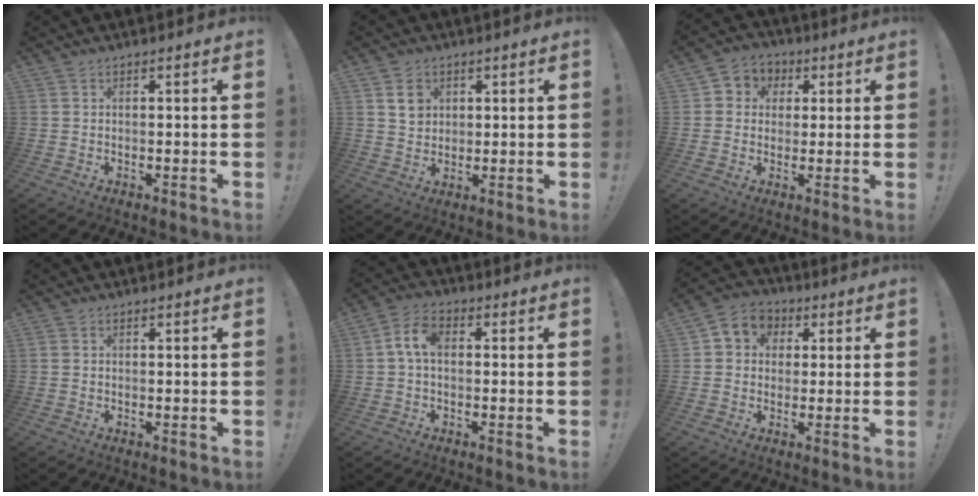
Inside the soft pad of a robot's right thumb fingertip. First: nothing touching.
{"total": 5.3, "force": [2.3, 4.5, 1.5], "torque": [-0.004, -0.005, 0.038]}
{"total": 5.8, "force": [0.0, 5.7, 1.5], "torque": [-0.014, 0.007, 0.003]}
{"total": 0.5, "force": [0.3, 0.4, 0.2], "torque": [-0.009, 0.004, 0.006]}
{"total": 6.6, "force": [0.5, 3.9, 5.3], "torque": [-0.114, 0.014, 0.011]}
{"total": 6.5, "force": [0.8, 6.2, 2.0], "torque": [-0.027, 0.006, 0.019]}